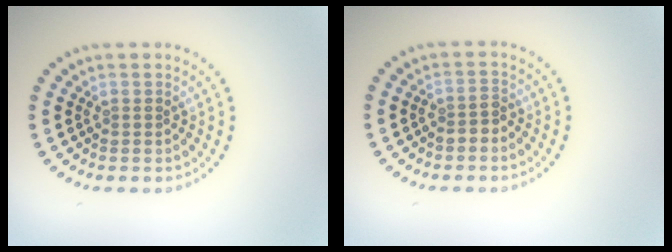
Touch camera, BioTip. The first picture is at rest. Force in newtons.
{"total": 1.4, "press": 1.2, "slide": 0.7}